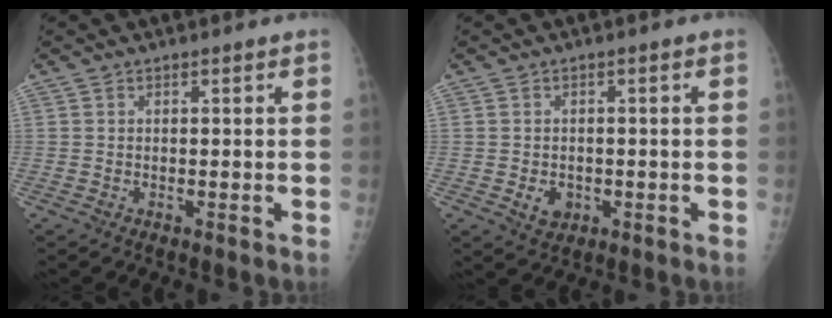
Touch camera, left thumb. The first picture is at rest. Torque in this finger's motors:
{"motor_torque": [-0.47, 0.37, 0.39, 0.30, 0.00]}